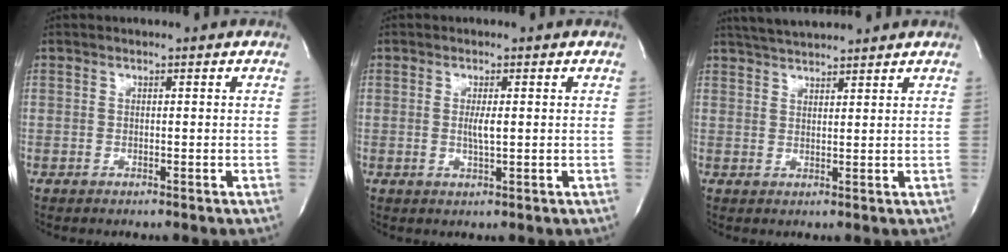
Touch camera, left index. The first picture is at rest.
{"total": 2.1, "force": [-0.2, 0.2, 2.1], "torque": [-0.044, -0.007, -0.004]}
{"total": 6.5, "force": [6.1, 0.2, 2.2], "torque": [-0.046, 0.028, 0.104]}